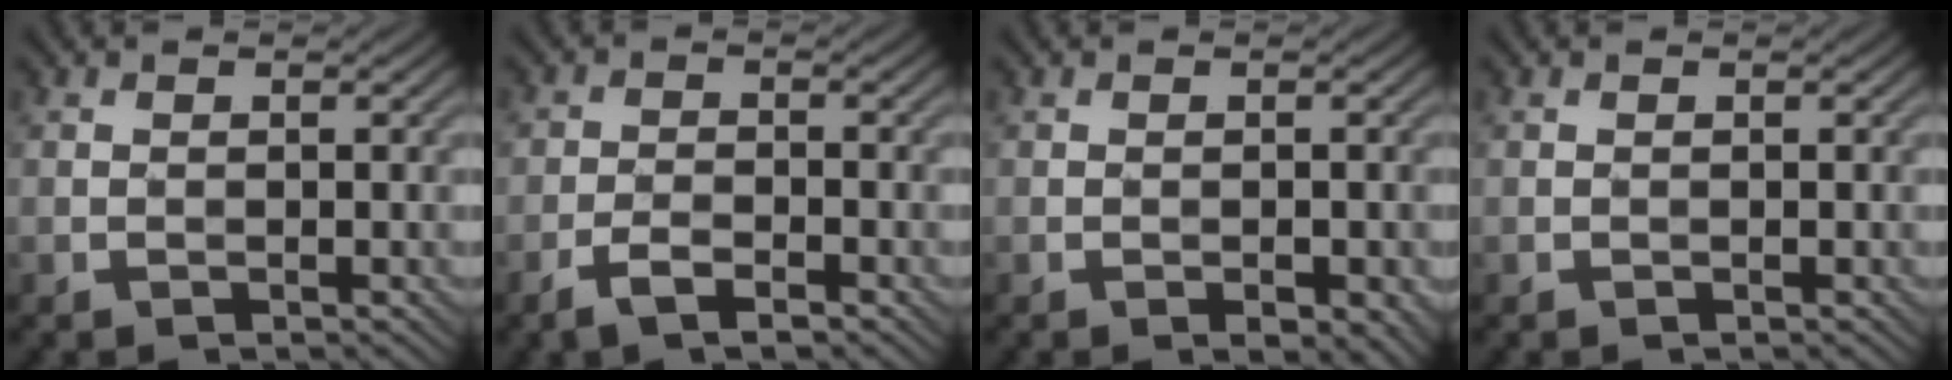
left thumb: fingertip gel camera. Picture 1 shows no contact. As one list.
[{"total": 3.2, "force": [-2.1, 1.2, 2.1], "torque": [-0.042, 0.002, -0.045]}, {"total": 2.2, "force": [-1.1, 0.7, 1.7], "torque": [-0.026, 0.001, -0.011]}, {"total": 0.0}]